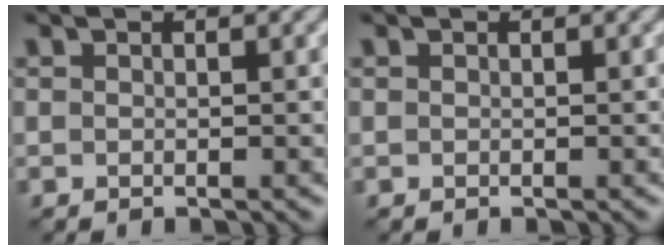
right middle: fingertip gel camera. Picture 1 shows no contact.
{"total": 0.0}